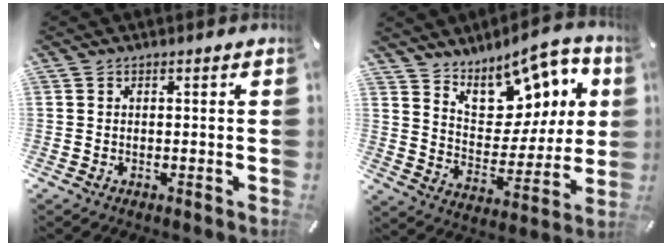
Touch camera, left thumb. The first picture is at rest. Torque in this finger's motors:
{"motor_torque": [0.69, 0.60, 1.44, -1.06, 0.09]}